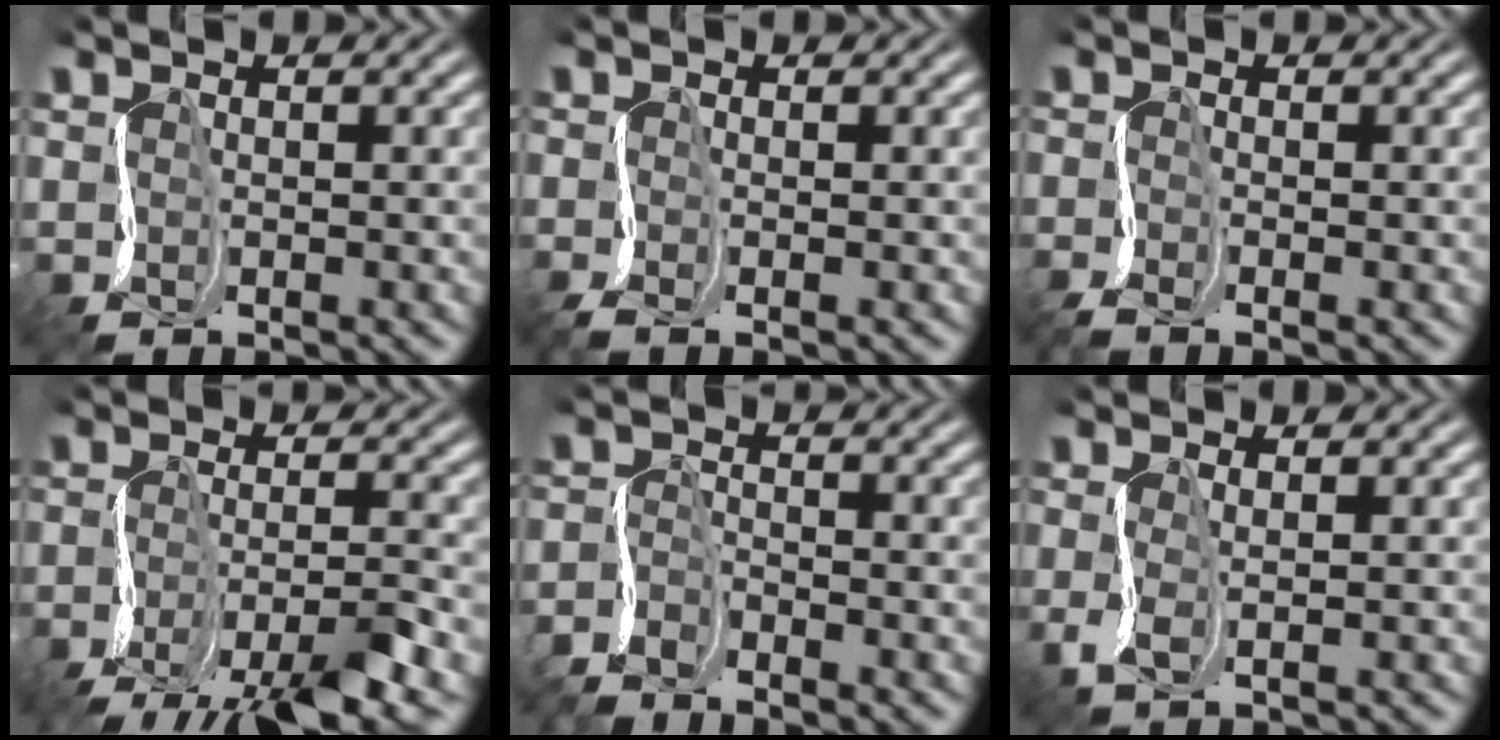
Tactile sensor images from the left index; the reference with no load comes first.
{"total": 1.5, "force": [-1.3, -0.1, 0.9], "torque": [-0.024, -0.003, -0.035]}
{"total": 1.8, "force": [-1.6, 0.0, 1.0], "torque": [-0.025, -0.006, -0.041]}
{"total": 6.8, "force": [-4.7, 1.2, 4.7], "torque": [-0.076, 0.000, -0.092]}
{"total": 3.3, "force": [-3.1, 0.6, 0.7], "torque": [-0.019, -0.002, -0.075]}
{"total": 1.4, "force": [-0.2, 0.2, 1.4], "torque": [-0.041, -0.001, -0.010]}